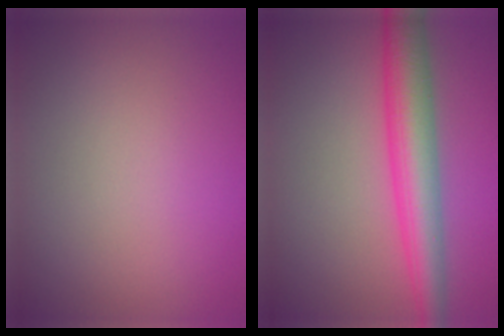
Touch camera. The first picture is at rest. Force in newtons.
{"total": 5.9, "press": 5.9, "slide": 0.2}